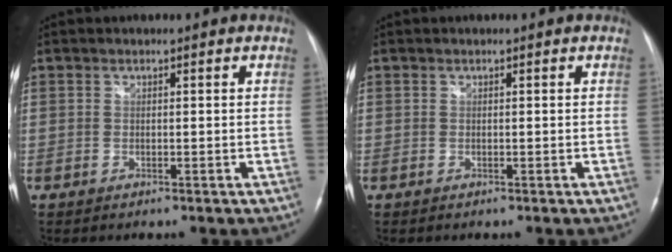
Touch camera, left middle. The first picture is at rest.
{"total": 0.0}